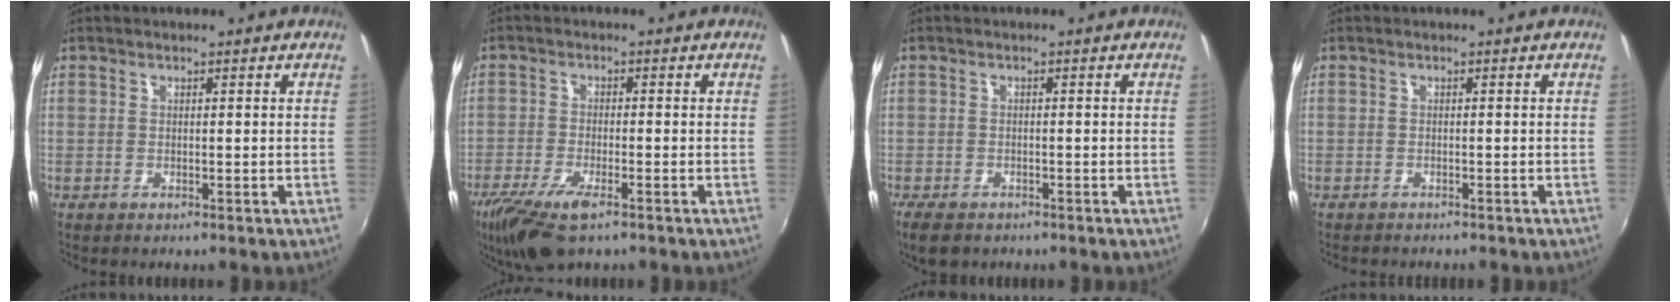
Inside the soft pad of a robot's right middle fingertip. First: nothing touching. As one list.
[{"total": 9.8, "force": [-6.3, 2.9, 6.9], "torque": [-0.160, -0.031, -0.119]}, {"total": 4.8, "force": [-3.5, 2.3, 2.4], "torque": [-0.062, -0.018, -0.063]}, {"total": 1.9, "force": [-1.8, 0.4, 0.5], "torque": [-0.017, -0.011, -0.028]}]